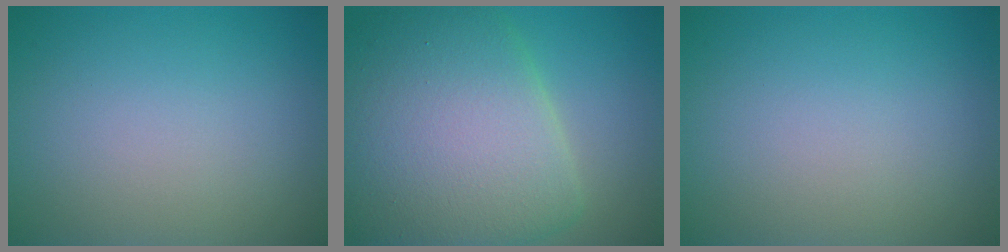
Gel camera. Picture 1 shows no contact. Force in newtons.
{"total": 11.8, "press": 11.8, "slide": 0.6}
{"total": 0.0}